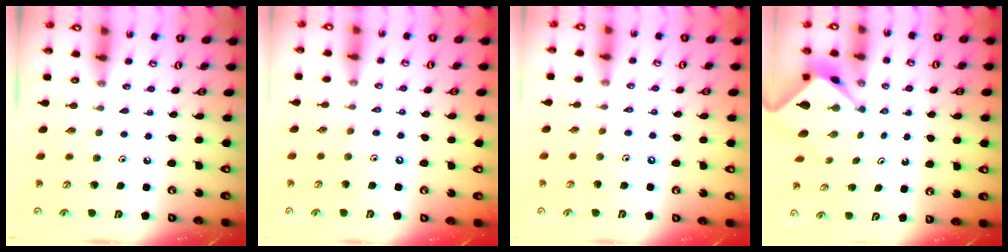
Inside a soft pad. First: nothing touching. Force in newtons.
{"total": 1.5, "press": 1.4, "slide": 0.2}
{"total": 1.7, "press": 1.7, "slide": 0.3}
{"total": 2.6, "press": 2.6, "slide": 0.2}